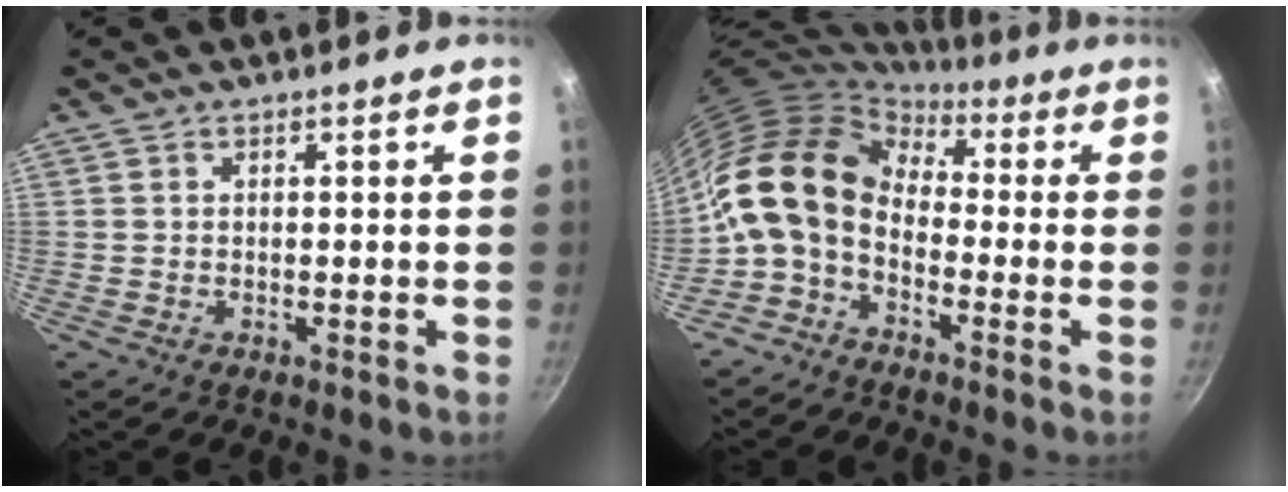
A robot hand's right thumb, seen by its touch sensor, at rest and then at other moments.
{"total": 13.3, "force": [-1.0, 9.2, 9.6], "torque": [-0.166, 0.033, -0.042]}